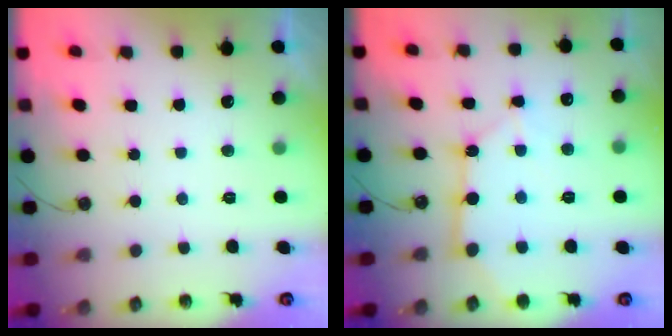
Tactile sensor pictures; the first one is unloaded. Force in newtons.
{"total": 10.5, "press": 10.5, "slide": 1.1}